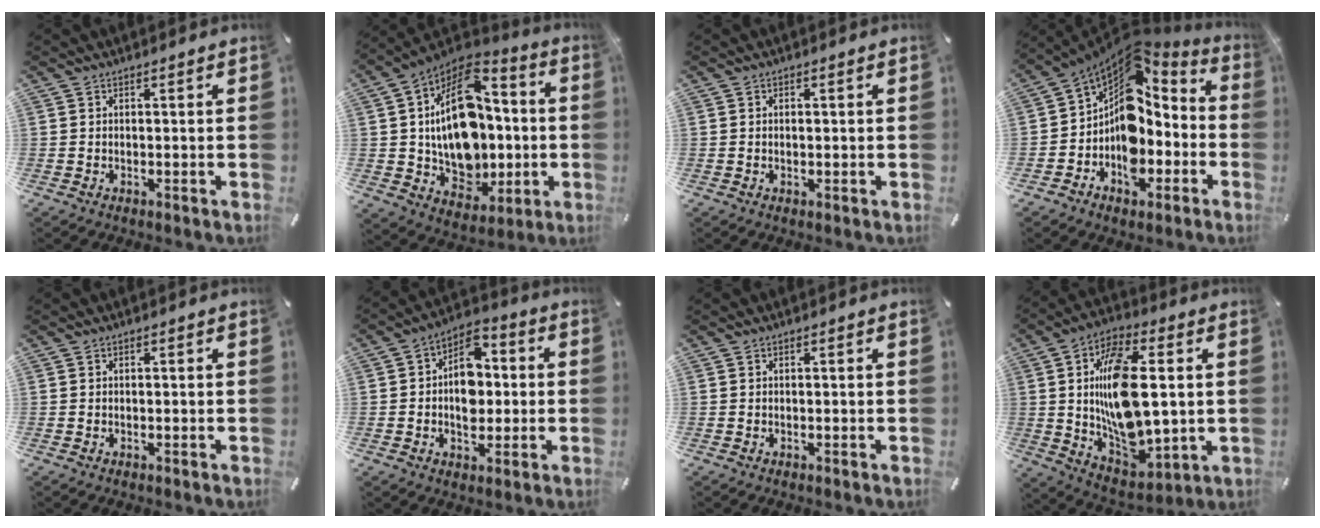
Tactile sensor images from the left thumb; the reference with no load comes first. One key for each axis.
{"total": 21.8, "fx": 1.3, "fy": 15.8, "fz": 15.0, "tx": -0.266, "ty": -0.010, "tz": 0.031}
{"total": 1.1, "fx": 0.0, "fy": 0.5, "fz": 0.9, "tx": -0.020, "ty": 0.002, "tz": -0.002}
{"total": 12.7, "fx": 0.0, "fy": 10.4, "fz": 7.3, "tx": -0.112, "ty": -0.032, "tz": 0.003}
{"total": 0.0}
{"total": 10.2, "fx": -0.4, "fy": 7.5, "fz": 6.9, "tx": -0.104, "ty": 0.007, "tz": -0.007}
{"total": 0.0}
{"total": 19.1, "fx": 2.6, "fy": 10.5, "fz": 15.7, "tx": -0.305, "ty": -0.006, "tz": 0.044}